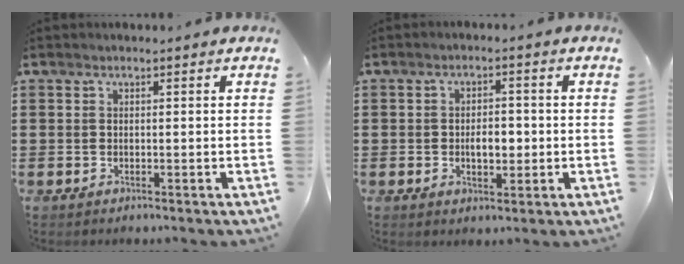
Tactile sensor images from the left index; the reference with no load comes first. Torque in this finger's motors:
{"motor_torque": [0.20, 0.05, 0.22, 0.07]}